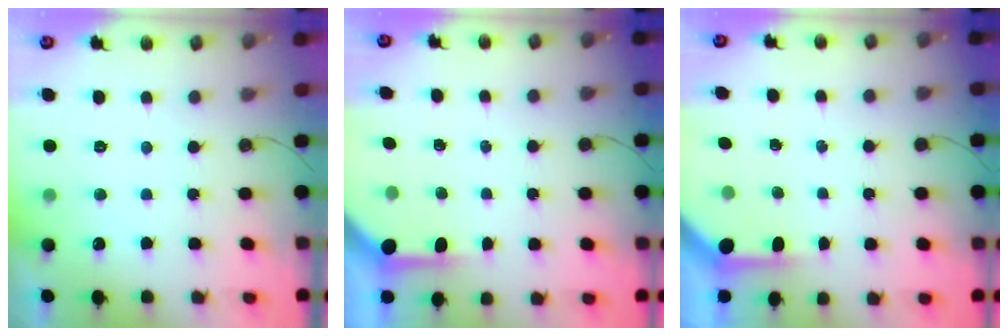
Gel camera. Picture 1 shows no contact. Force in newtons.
{"total": 4.0, "press": 4.0, "slide": 0.4}
{"total": 3.7, "press": 3.7, "slide": 0.3}